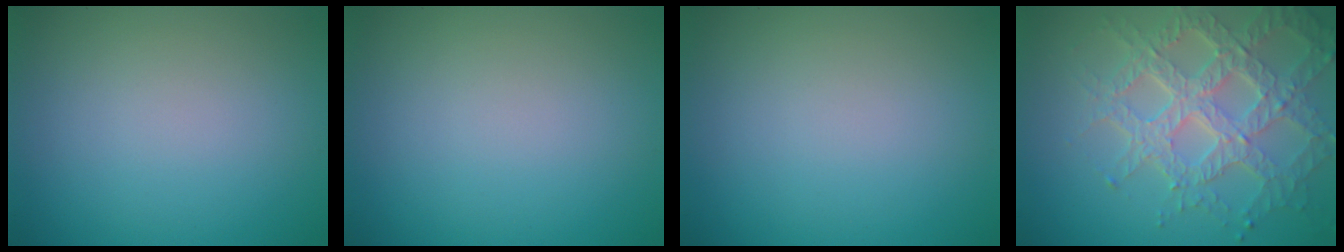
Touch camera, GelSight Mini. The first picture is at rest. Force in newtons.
{"total": 0.0}
{"total": 0.0}
{"total": 7.1, "press": 5.3, "slide": 4.7}